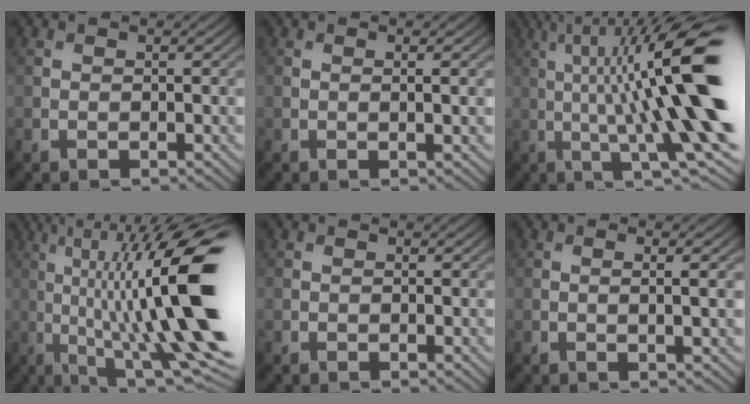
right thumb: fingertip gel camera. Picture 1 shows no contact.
{"total": 2.1, "force": [0.1, 0.5, 2.1], "torque": [-0.028, 0.005, 0.001]}
{"total": 18.1, "force": [1.7, 4.1, 17.5], "torque": [-0.273, 0.027, 0.044]}
{"total": 19.5, "force": [0.8, 5.1, 18.8], "torque": [-0.284, 0.030, 0.024]}
{"total": 0.0}
{"total": 3.3, "force": [0.2, 0.8, 3.2], "torque": [-0.048, 0.009, 0.001]}